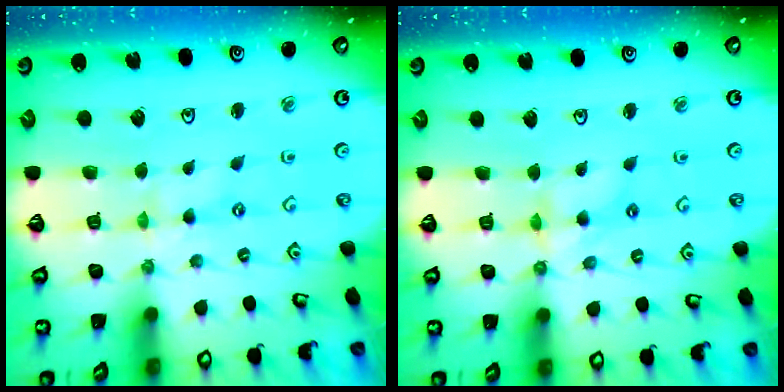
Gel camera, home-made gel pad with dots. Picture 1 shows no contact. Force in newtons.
{"total": 6.0, "press": 5.9, "slide": 0.6}